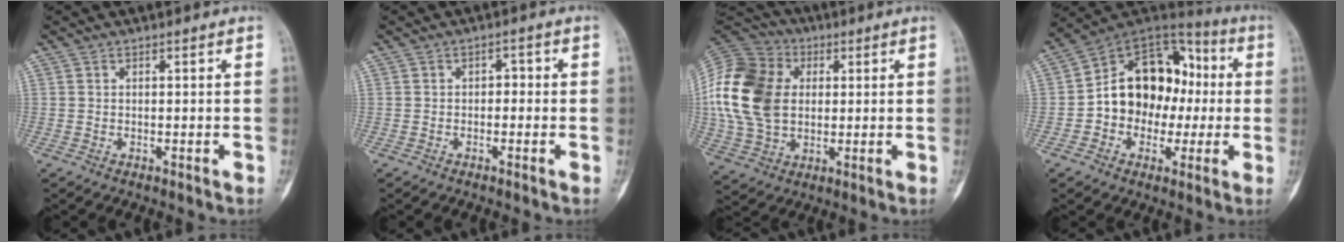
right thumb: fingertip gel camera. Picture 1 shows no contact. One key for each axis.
{"total": 1.7, "fx": -0.4, "fy": 1.3, "fz": 1.0, "tx": 0.000, "ty": 0.008, "tz": -0.015}
{"total": 19.7, "fx": 2.2, "fy": 14.3, "fz": 13.3, "tx": -0.267, "ty": 0.006, "tz": 0.042}
{"total": 17.4, "fx": -0.9, "fy": 13.6, "fz": 10.8, "tx": -0.116, "ty": 0.053, "tz": -0.019}